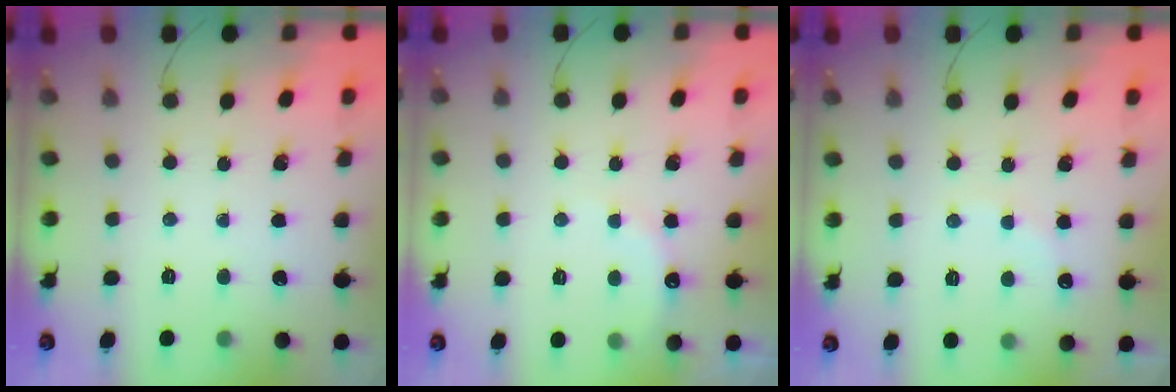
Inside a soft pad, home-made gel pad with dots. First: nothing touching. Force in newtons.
{"total": 7.4, "press": 7.2, "slide": 1.4}
{"total": 5.3, "press": 5.2, "slide": 1.0}